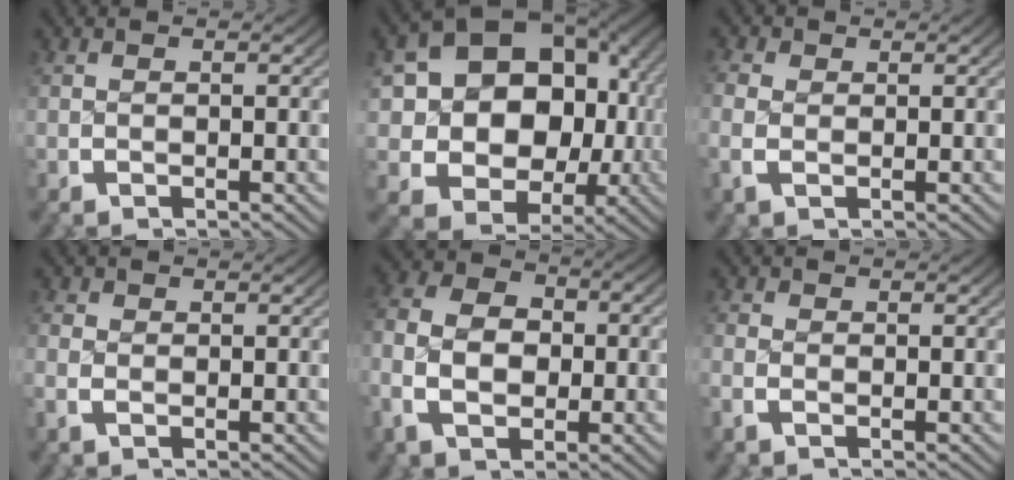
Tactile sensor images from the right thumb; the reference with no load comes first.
{"total": 15.5, "force": [0.1, 12.1, 9.6], "torque": [-0.222, -0.062, 0.021]}
{"total": 1.8, "force": [0.2, 1.5, 1.1], "torque": [-0.035, -0.006, 0.007]}
{"total": 1.2, "force": [-0.1, 1.1, 0.6], "torque": [-0.022, -0.004, -0.001]}
{"total": 9.2, "force": [-0.2, 6.7, 6.2], "torque": [-0.131, -0.020, 0.004]}
{"total": 1.0, "force": [-0.4, 0.7, 0.6], "torque": [-0.014, 0.002, -0.012]}